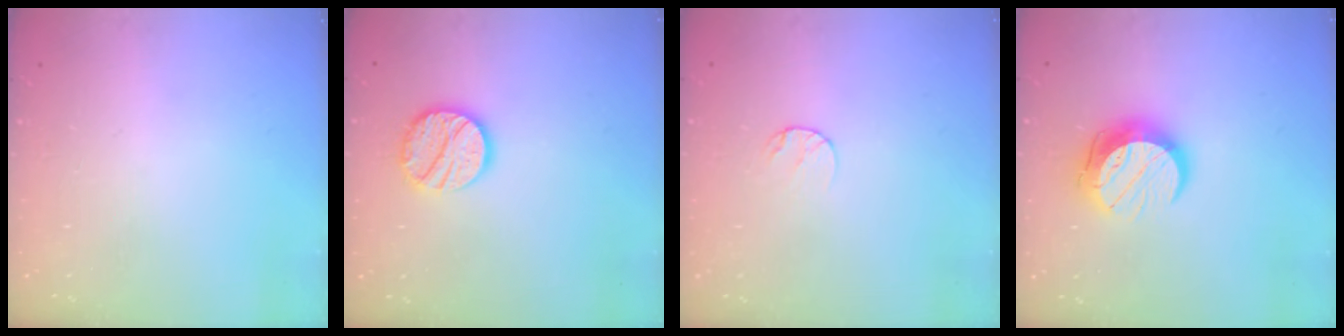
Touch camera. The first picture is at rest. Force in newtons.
{"total": 13.1, "press": 13.1, "slide": 1.2}
{"total": 4.9, "press": 4.8, "slide": 0.4}
{"total": 12.7, "press": 12.7, "slide": 0.8}